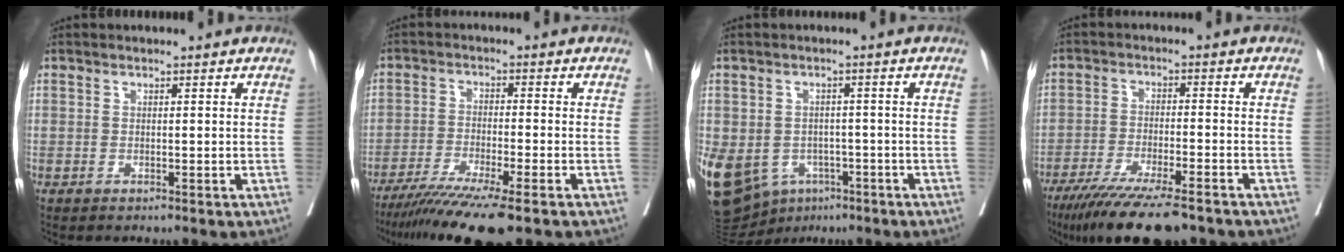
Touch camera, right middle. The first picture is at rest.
{"total": 11.2, "force": [-8.4, -0.2, 7.4], "torque": [-0.115, -0.030, -0.134]}
{"total": 23.8, "force": [-10.0, 18.6, 10.9], "torque": [-0.352, -0.014, -0.137]}
{"total": 14.0, "force": [-10.9, 1.8, 8.6], "torque": [-0.139, -0.034, -0.177]}